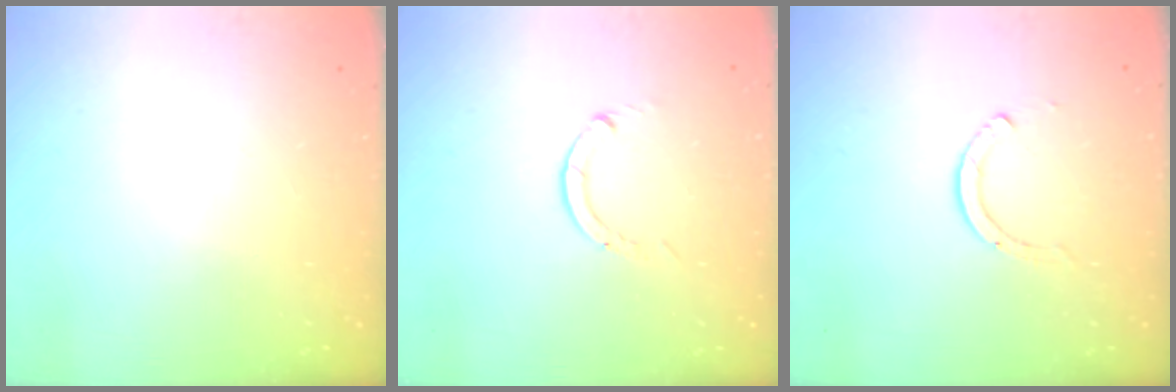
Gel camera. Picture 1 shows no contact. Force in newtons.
{"total": 0.0}
{"total": 2.0, "press": 1.9, "slide": 0.3}